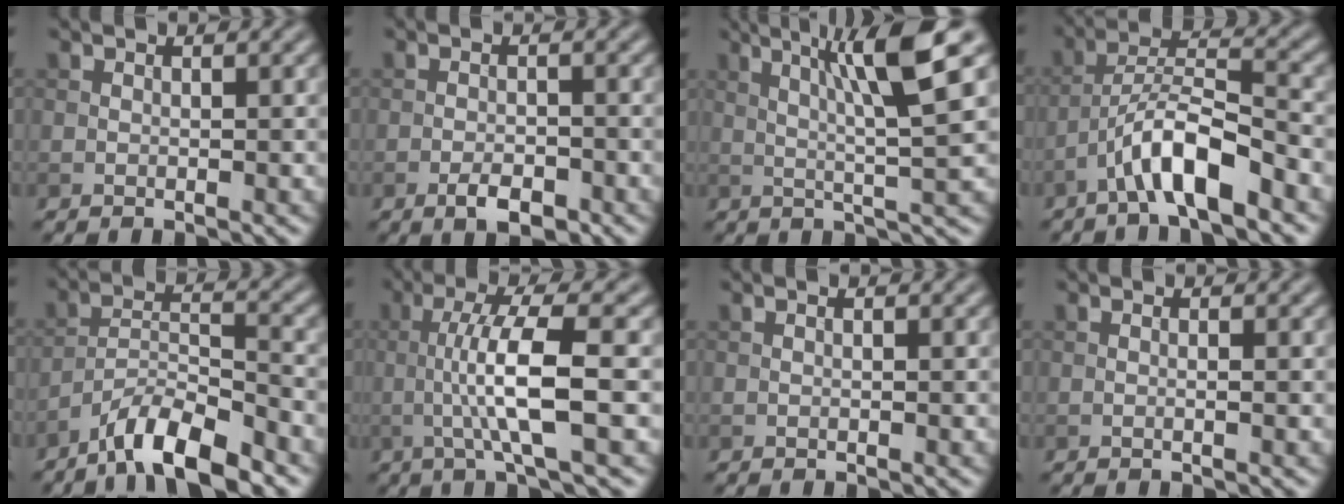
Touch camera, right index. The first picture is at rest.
{"total": 2.7, "force": [-1.6, 1.1, 1.9], "torque": [-0.033, -0.001, -0.028]}
{"total": 8.0, "force": [2.6, 0.8, 7.6], "torque": [-0.121, 0.010, 0.046]}
{"total": 6.3, "force": [-3.8, 1.4, 4.8], "torque": [-0.086, 0.016, -0.069]}
{"total": 7.6, "force": [-5.7, 1.7, 4.7], "torque": [-0.078, 0.002, -0.105]}
{"total": 6.8, "force": [-0.7, 1.1, 6.7], "torque": [-0.119, 0.010, -0.015]}
{"total": 0.0}
{"total": 0.7, "force": [-0.1, 0.1, 0.7], "torque": [-0.010, -0.001, -0.003]}